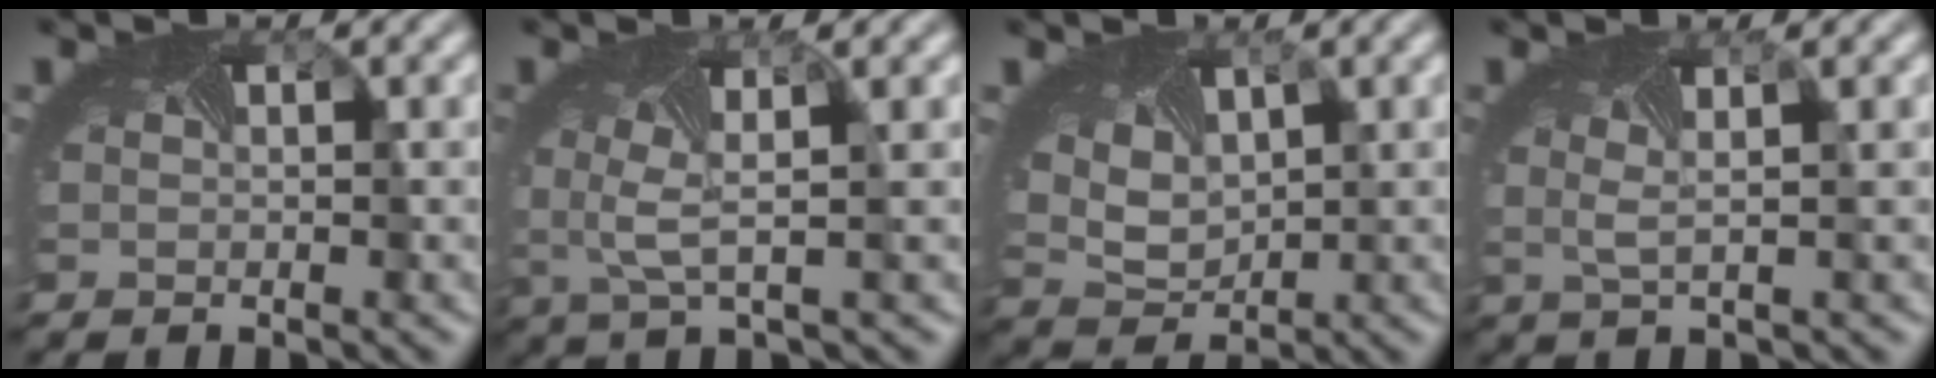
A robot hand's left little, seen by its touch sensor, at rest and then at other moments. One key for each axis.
{"total": 2.8, "fx": 0.5, "fy": 0.3, "fz": 2.8, "tx": -0.073, "ty": 0.000, "tz": 0.007}
{"total": 3.8, "fx": 1.9, "fy": 2.4, "fz": 2.2, "tx": -0.059, "ty": 0.006, "tz": 0.042}
{"total": 1.4, "fx": 0.4, "fy": -0.2, "fz": 1.3, "tx": -0.023, "ty": 0.003, "tz": 0.007}